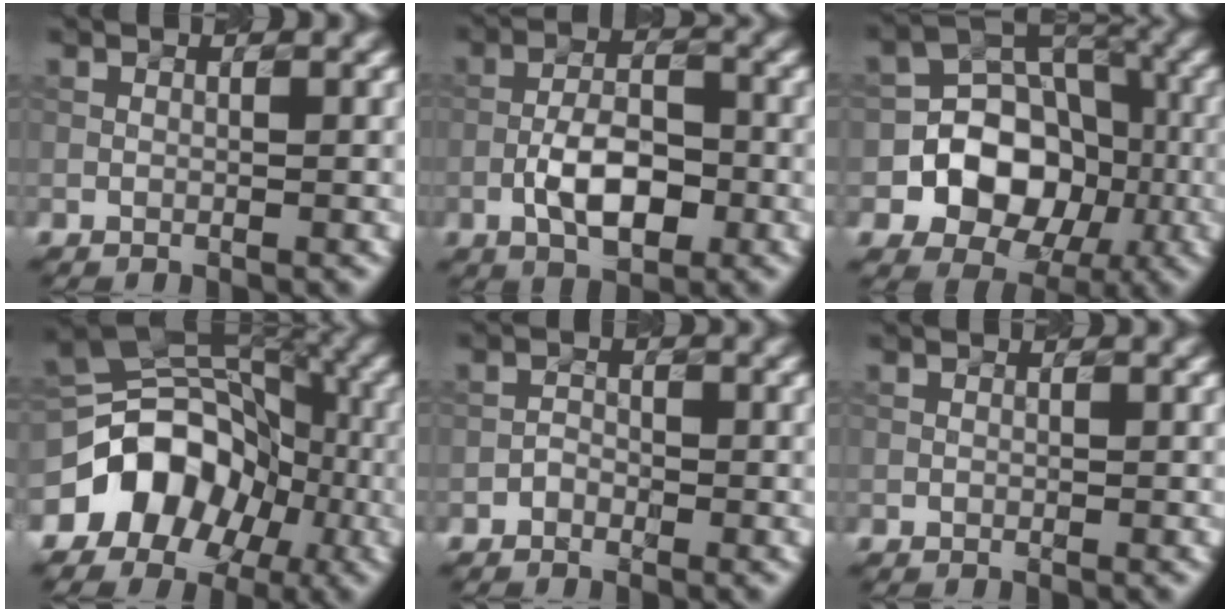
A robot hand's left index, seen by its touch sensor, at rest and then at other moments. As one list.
[{"total": 5.3, "force": [-2.0, 2.5, 4.2], "torque": [-0.070, 0.007, -0.038]}, {"total": 8.6, "force": [-2.1, 7.1, 4.3], "torque": [-0.040, 0.003, -0.059]}, {"total": 8.6, "force": [-3.5, 6.4, 4.5], "torque": [-0.047, 0.016, -0.069]}, {"total": 1.1, "force": [-0.7, 0.8, 0.2], "torque": [0.001, 0.005, -0.015]}, {"total": 0.0}]